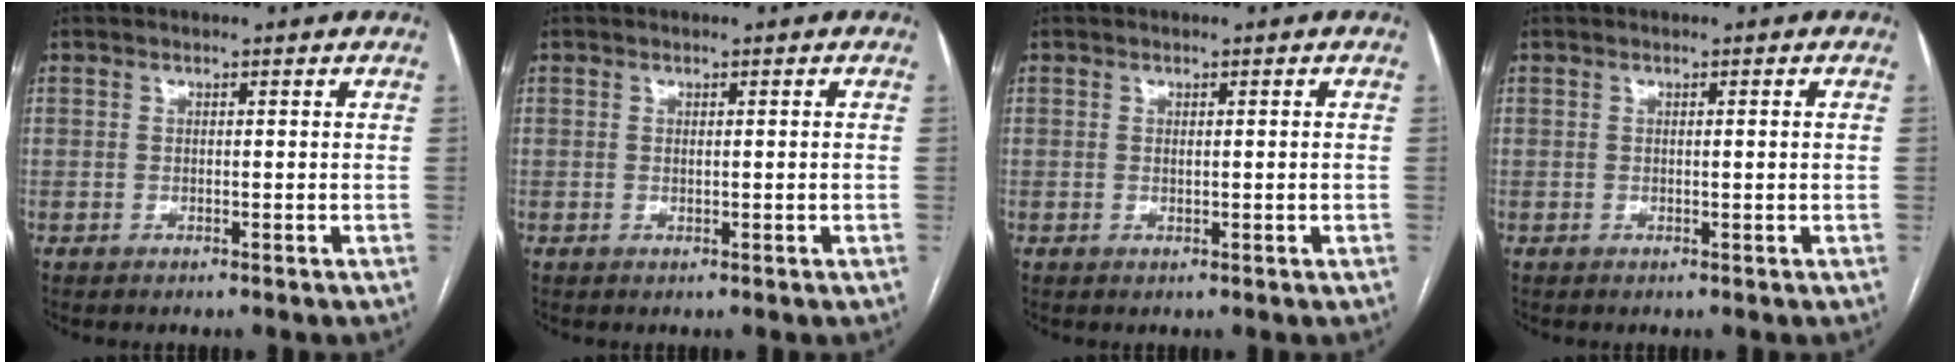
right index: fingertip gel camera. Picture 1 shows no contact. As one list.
[{"total": 1.1, "force": [0.0, 0.1, 1.1], "torque": [-0.022, 0.000, 0.004]}, {"total": 1.4, "force": [0.0, 0.2, 1.4], "torque": [-0.025, 0.000, 0.003]}, {"total": 0.9, "force": [0.0, -0.2, 0.8], "torque": [-0.014, 0.001, 0.002]}]